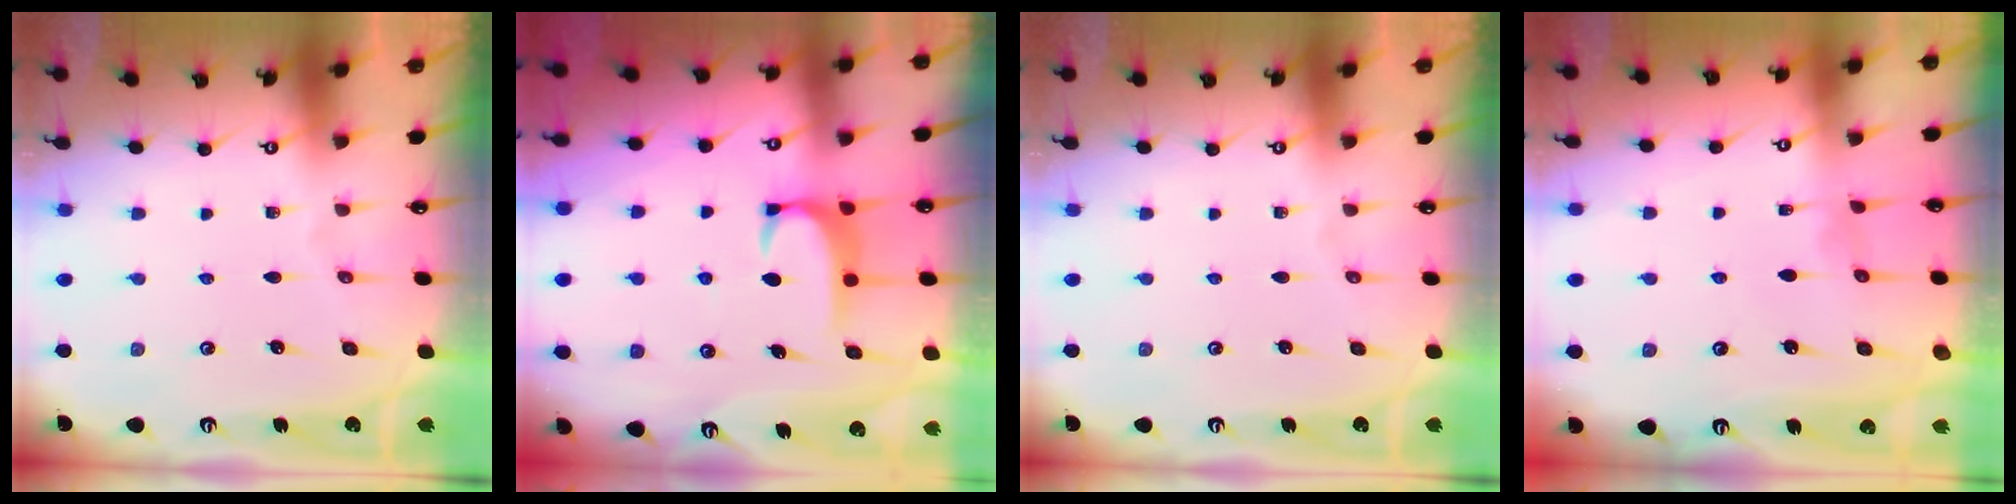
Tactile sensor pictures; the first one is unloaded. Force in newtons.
{"total": 2.0, "press": 2.0, "slide": 0.6}
{"total": 0.0}
{"total": 1.7, "press": 1.6, "slide": 0.3}